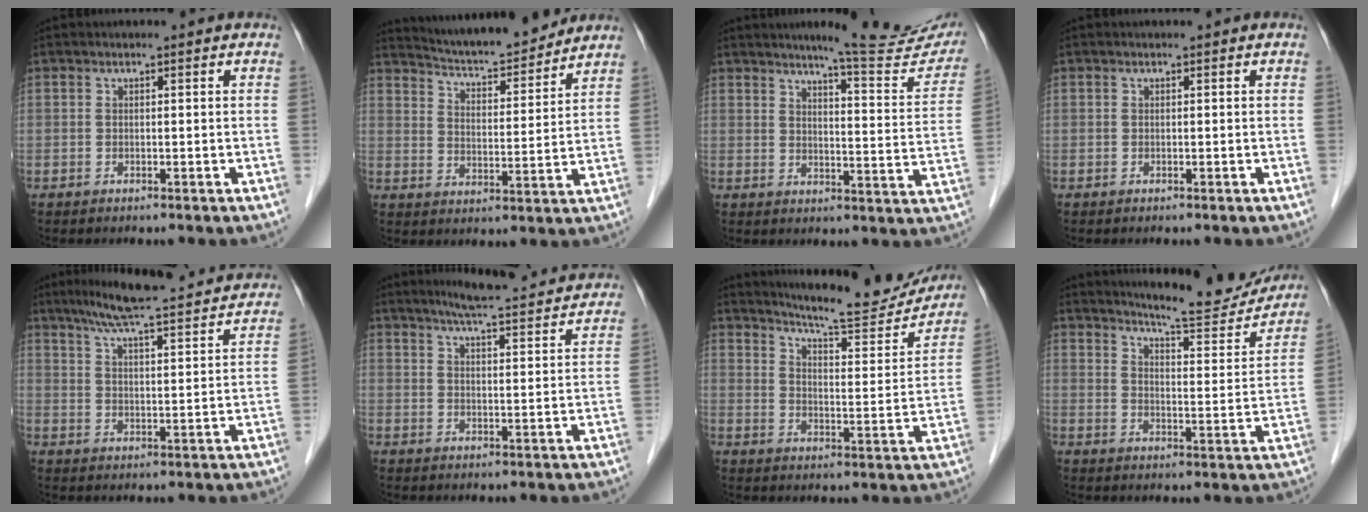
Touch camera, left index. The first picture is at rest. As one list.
[{"total": 12.9, "force": [12.2, 0.9, 4.0], "torque": [-0.070, 0.002, 0.187]}, {"total": 15.2, "force": [13.5, 1.5, 7.0], "torque": [-0.076, -0.043, 0.155]}, {"total": 0.0}, {"total": 20.3, "force": [18.2, 1.4, 8.9], "torque": [-0.138, 0.013, 0.245]}, {"total": 16.4, "force": [15.2, 1.2, 6.1], "torque": [-0.090, 0.001, 0.193]}, {"total": 16.6, "force": [15.8, 1.3, 4.9], "torque": [-0.078, -0.044, 0.209]}, {"total": 14.4, "force": [13.8, 1.0, 3.9], "torque": [-0.056, -0.038, 0.178]}]